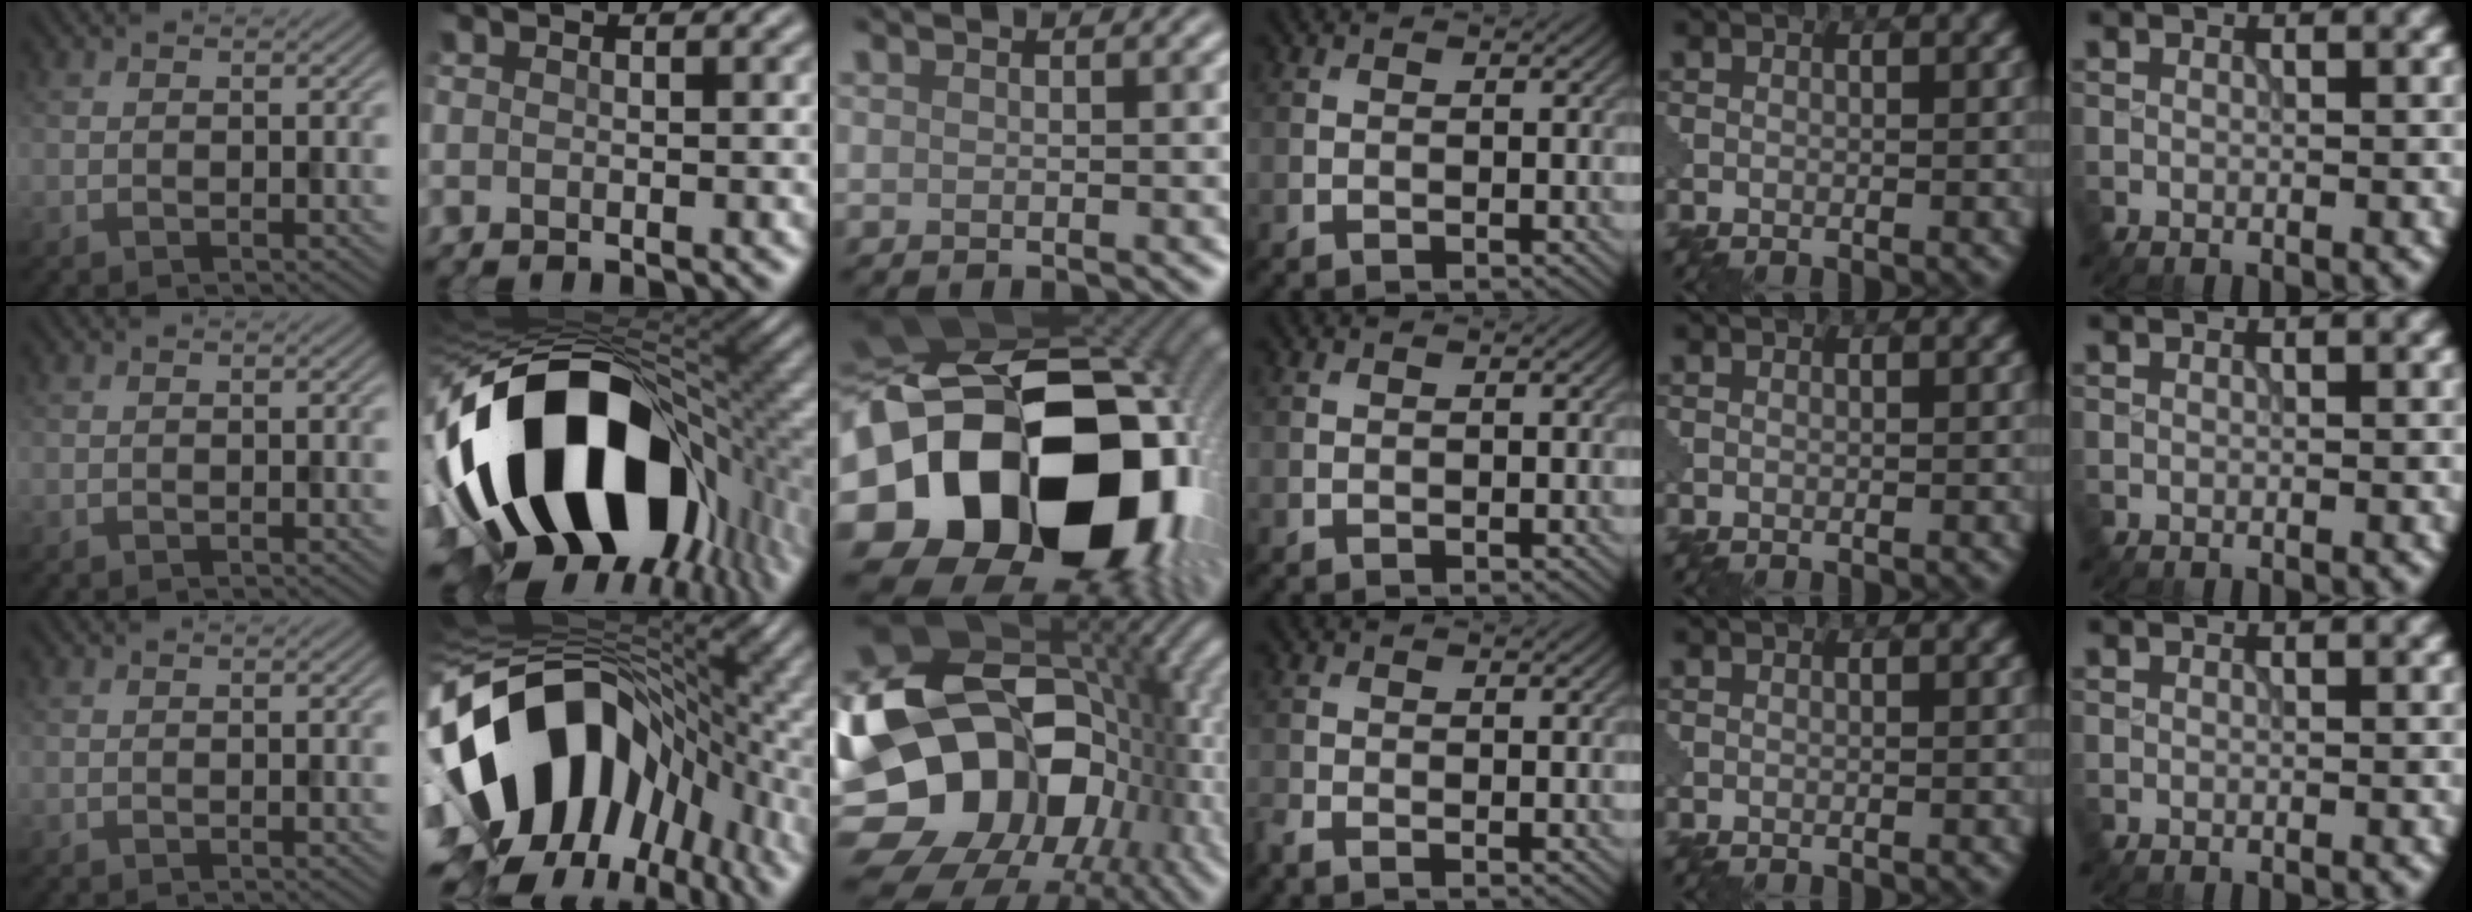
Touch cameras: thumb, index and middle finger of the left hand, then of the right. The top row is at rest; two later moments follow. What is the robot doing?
{"motion": "assemble", "object": "puzzle pieces"}